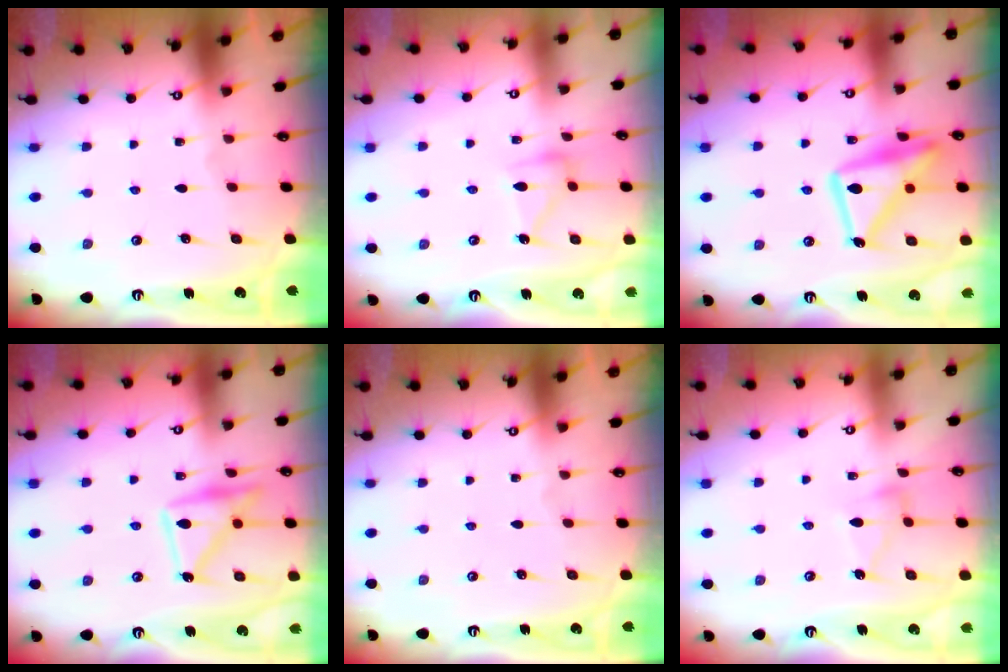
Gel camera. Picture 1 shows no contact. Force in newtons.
{"total": 11.3, "press": 11.3, "slide": 0.5}
{"total": 17.4, "press": 17.3, "slide": 1.4}
{"total": 15.5, "press": 15.5, "slide": 0.9}
{"total": 0.0}
{"total": 7.4, "press": 7.4, "slide": 0.5}